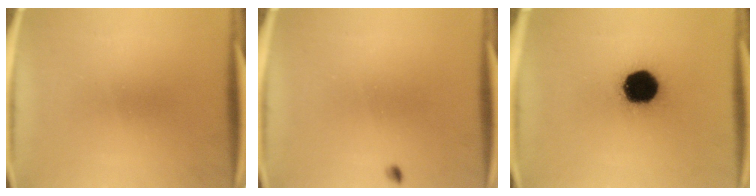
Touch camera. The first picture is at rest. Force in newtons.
{"total": 0.6}
{"total": 16.2}